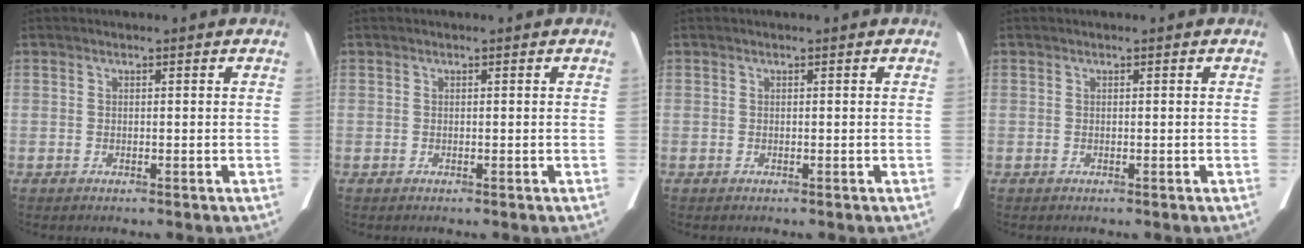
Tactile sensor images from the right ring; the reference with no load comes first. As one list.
[{"total": 0.0}, {"total": 0.0}, {"total": 0.0}]